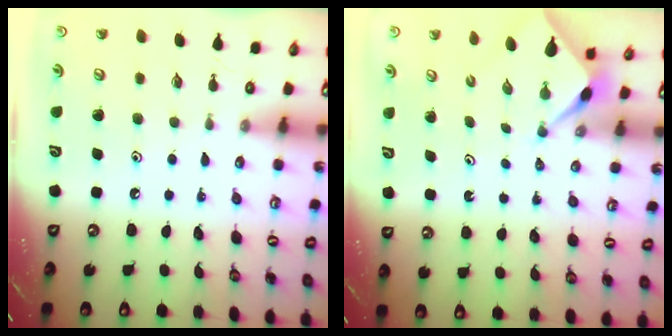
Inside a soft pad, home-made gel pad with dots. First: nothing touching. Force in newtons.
{"total": 2.2, "press": 2.2, "slide": 0.2}